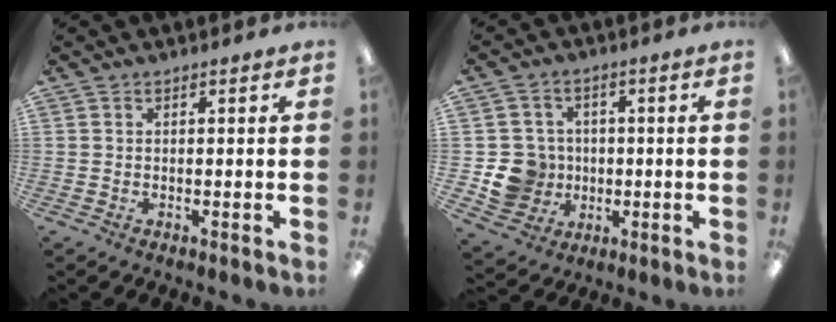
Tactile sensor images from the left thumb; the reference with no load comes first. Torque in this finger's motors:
{"motor_torque": [-0.06, 0.09, 0.21, -0.22, 0.02]}